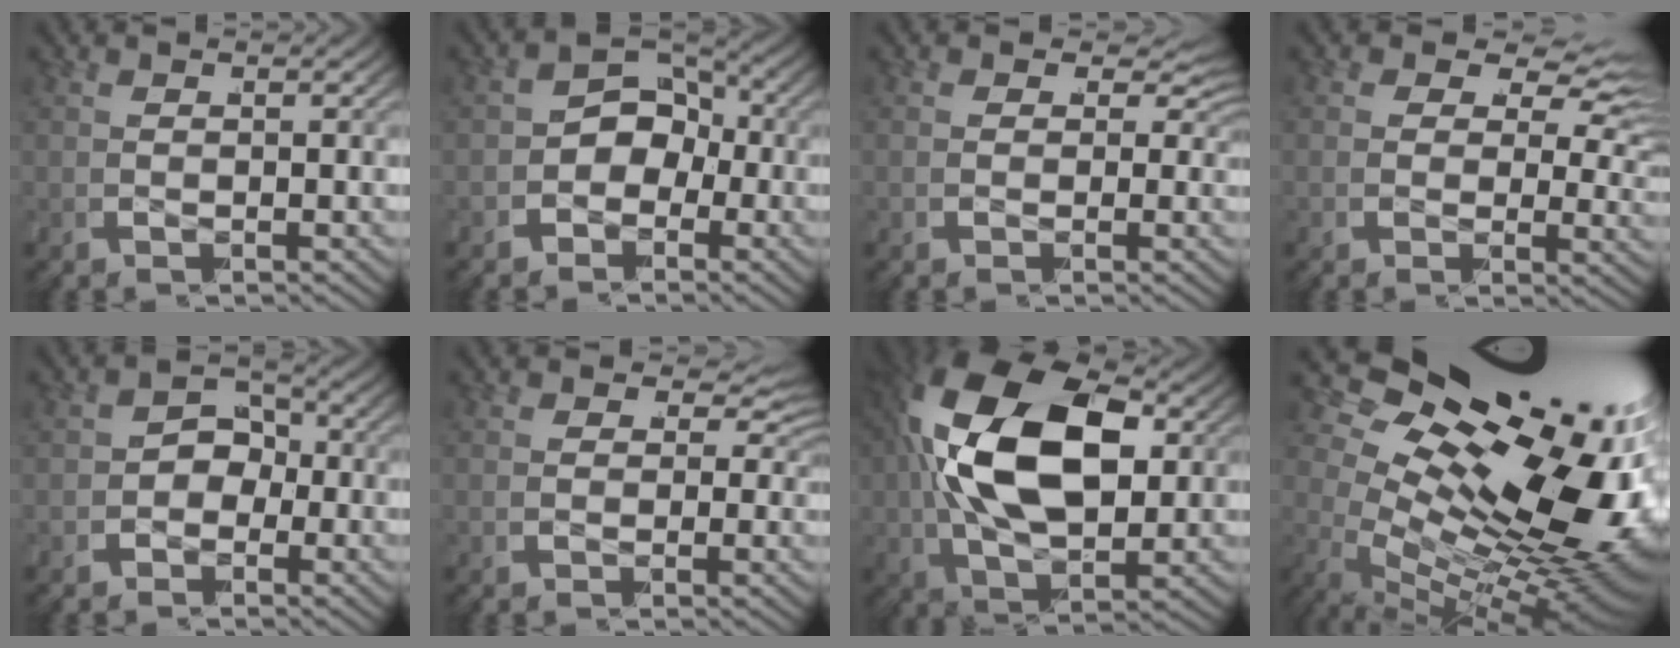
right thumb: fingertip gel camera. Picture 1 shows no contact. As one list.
[{"total": 6.9, "force": [-1.2, 5.1, 4.5], "torque": [-0.083, -0.008, -0.021]}, {"total": 3.0, "force": [0.3, 2.1, 2.2], "torque": [-0.033, -0.009, 0.006]}, {"total": 6.4, "force": [1.9, 3.9, 4.8], "torque": [-0.063, 0.002, 0.023]}, {"total": 4.8, "force": [-1.0, 3.9, 2.7], "torque": [-0.052, -0.007, -0.019]}, {"total": 3.2, "force": [0.3, 2.1, 2.3], "torque": [-0.035, -0.009, 0.006]}, {"total": 17.2, "force": [0.6, 10.6, 13.6], "torque": [-0.298, -0.028, 0.021]}, {"total": 27.9, "force": [1.4, 16.8, 22.2], "torque": [-0.339, -0.030, 0.026]}]